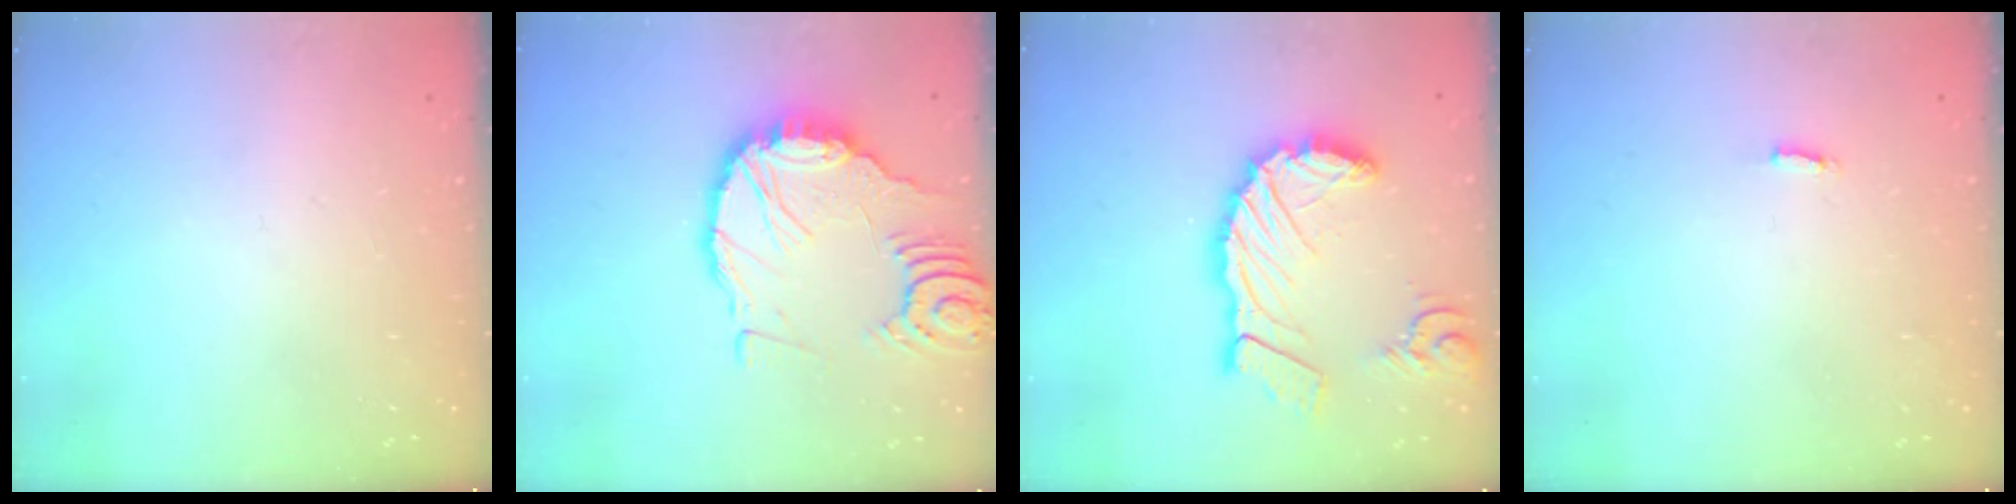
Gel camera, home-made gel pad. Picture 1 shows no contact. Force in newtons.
{"total": 14.3, "press": 14.2, "slide": 1.6}
{"total": 17.6, "press": 17.5, "slide": 1.9}
{"total": 4.0, "press": 4.0, "slide": 0.3}